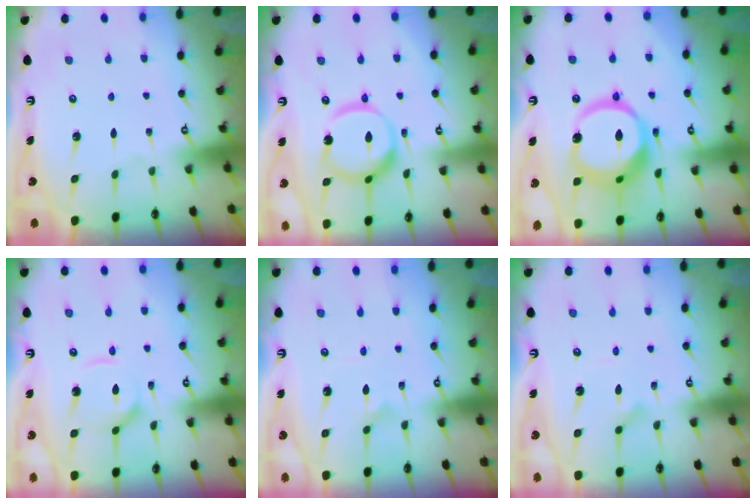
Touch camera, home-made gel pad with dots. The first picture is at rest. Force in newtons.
{"total": 14.8, "press": 14.7, "slide": 1.3}
{"total": 19.1, "press": 18.9, "slide": 2.3}
{"total": 9.5, "press": 9.4, "slide": 0.9}
{"total": 2.2, "press": 2.2, "slide": 0.1}
{"total": 2.4, "press": 2.4, "slide": 0.2}